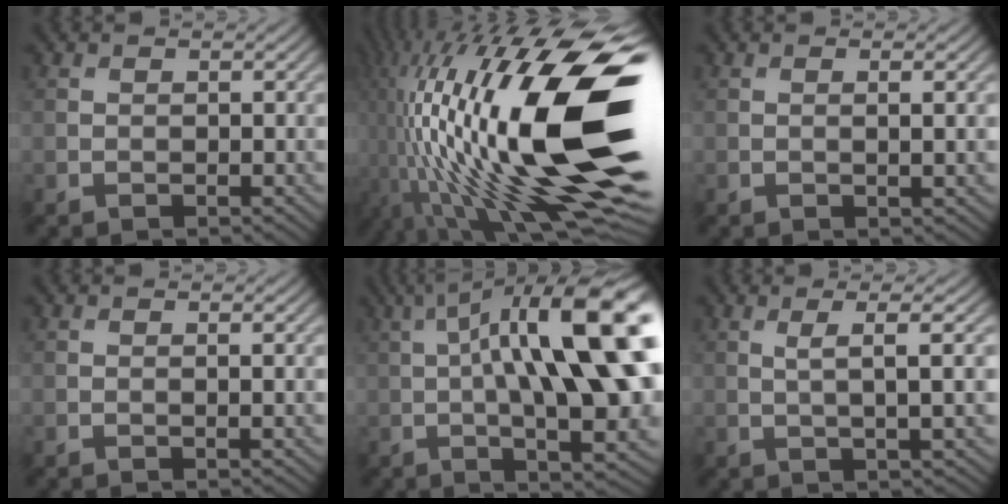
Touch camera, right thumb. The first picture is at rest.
{"total": 22.3, "force": [-1.4, 8.4, 20.6], "torque": [-0.391, -0.029, -0.027]}
{"total": 2.8, "force": [0.2, 0.7, 2.7], "torque": [-0.039, 0.007, 0.001]}
{"total": 1.5, "force": [0.1, 0.4, 1.5], "torque": [-0.020, 0.002, 0.000]}
{"total": 19.4, "force": [2.9, 6.0, 18.2], "torque": [-0.279, 0.036, 0.053]}
{"total": 5.3, "force": [1.3, 0.7, 5.1], "torque": [-0.086, 0.015, 0.025]}